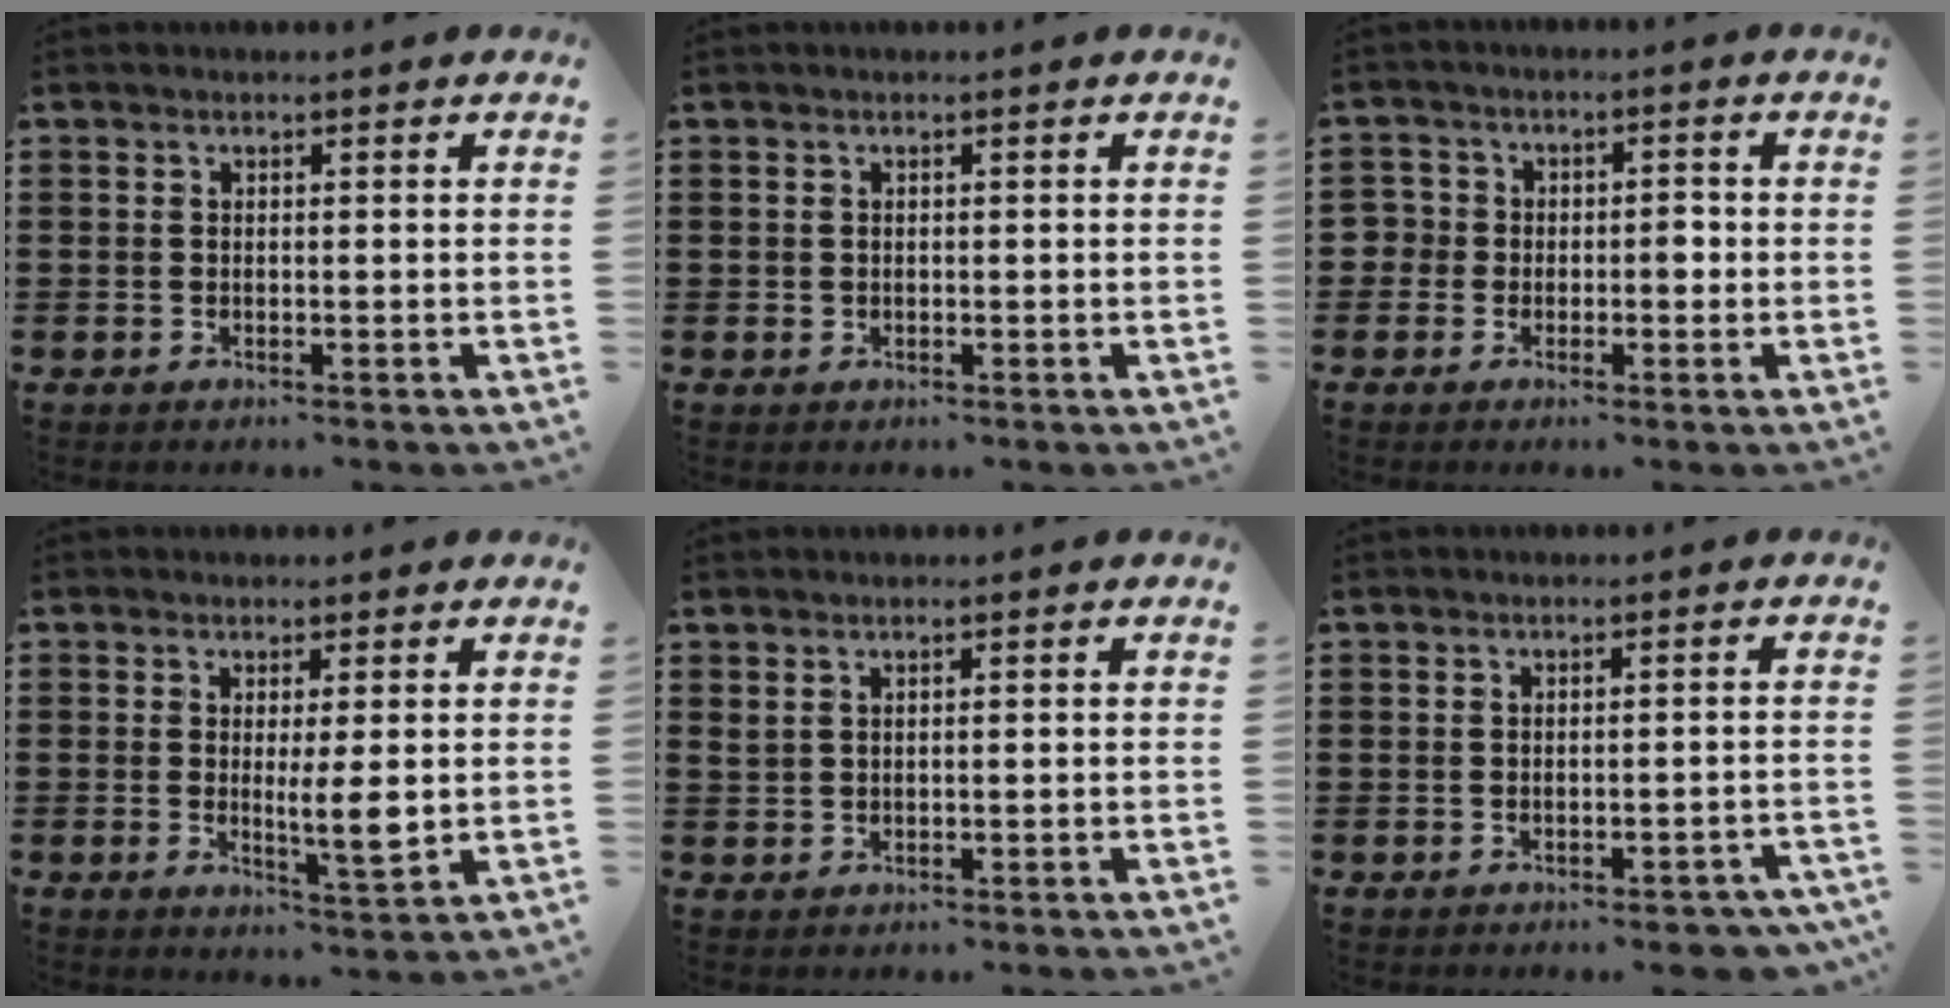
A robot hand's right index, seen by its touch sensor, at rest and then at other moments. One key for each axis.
{"total": 0.5, "fx": 0.1, "fy": 0.5, "fz": 0.2, "tx": -0.005, "ty": 0.003, "tz": 0.002}
{"total": 3.3, "fx": -0.6, "fy": 2.9, "fz": 1.6, "tx": -0.042, "ty": 0.008, "tz": -0.017}
{"total": 5.1, "fx": 0.1, "fy": 0.6, "fz": 5.0, "tx": -0.074, "ty": -0.012, "tz": -0.002}
{"total": 1.0, "fx": 0.7, "fy": 0.3, "fz": 0.6, "tx": -0.014, "ty": 0.001, "tz": 0.013}
{"total": 2.3, "fx": -1.9, "fy": 0.9, "fz": 0.8, "tx": -0.015, "ty": 0.002, "tz": -0.039}